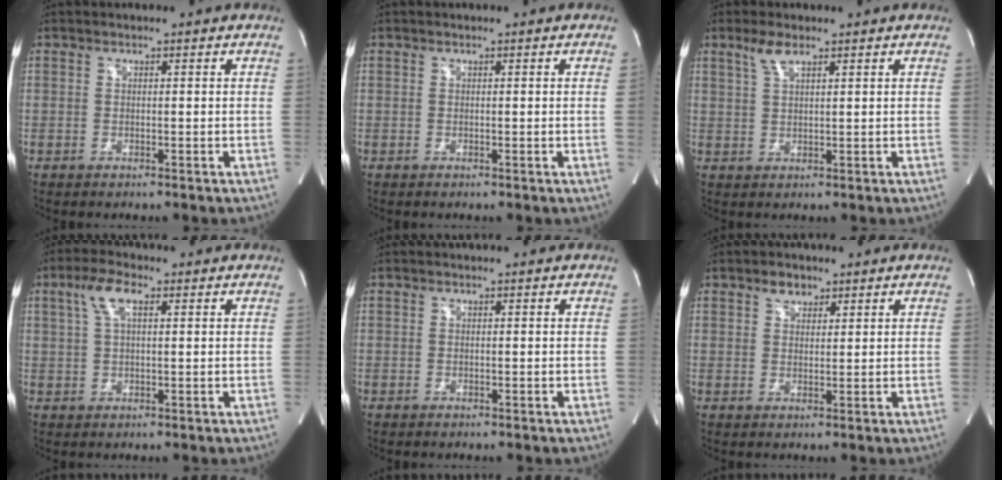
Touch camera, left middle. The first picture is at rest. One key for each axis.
{"total": 0.0}
{"total": 3.0, "fx": 2.1, "fy": 0.6, "fz": 2.1, "tx": -0.051, "ty": 0.006, "tz": 0.045}
{"total": 4.8, "fx": 2.0, "fy": 1.4, "fz": 4.1, "tx": -0.091, "ty": 0.018, "tz": 0.043}
{"total": 0.0}
{"total": 2.5, "fx": 1.7, "fy": 1.5, "fz": 0.9, "tx": -0.016, "ty": 0.005, "tz": 0.030}